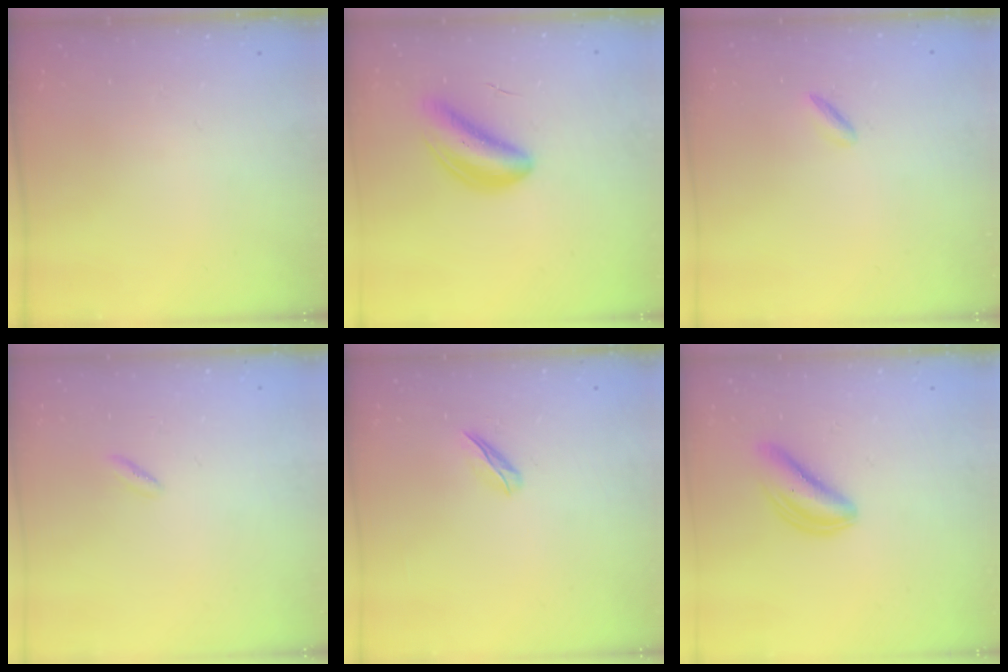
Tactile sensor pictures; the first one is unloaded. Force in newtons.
{"total": 7.6, "press": 7.4, "slide": 2.0}
{"total": 1.9, "press": 1.8, "slide": 0.5}
{"total": 1.8, "press": 1.7, "slide": 0.7}
{"total": 3.8, "press": 3.7, "slide": 1.0}
{"total": 5.1, "press": 5.1, "slide": 0.3}